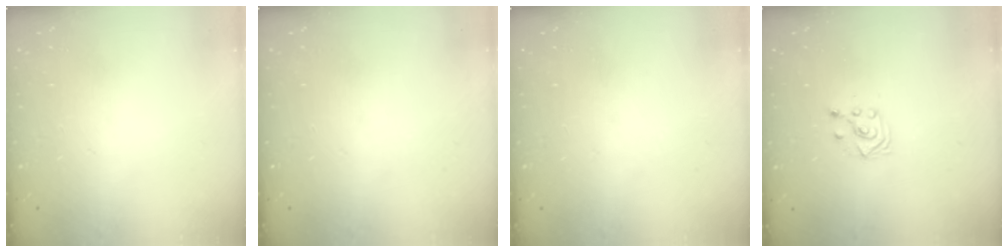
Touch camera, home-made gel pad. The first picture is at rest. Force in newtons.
{"total": 0.0}
{"total": 0.0}
{"total": 3.4, "press": 3.3, "slide": 0.9}